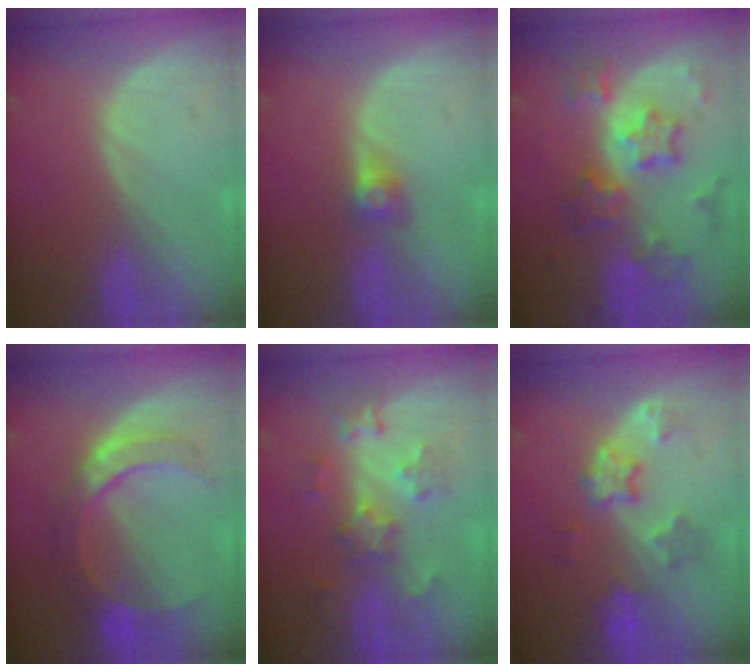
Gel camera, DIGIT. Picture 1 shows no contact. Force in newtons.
{"total": 2.8, "press": 2.4, "slide": 1.5}
{"total": 8.9, "press": 8.9, "slide": 0.8}
{"total": 7.8, "press": 7.8, "slide": 0.3}
{"total": 6.5, "press": 6.3, "slide": 1.8}
{"total": 5.8, "press": 5.8, "slide": 0.2}